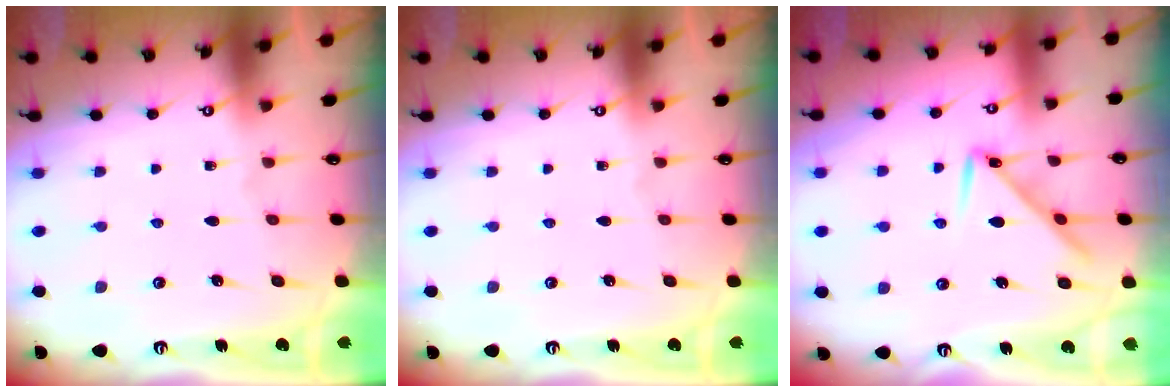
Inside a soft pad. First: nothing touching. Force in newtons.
{"total": 0.0}
{"total": 8.9, "press": 8.9, "slide": 0.7}